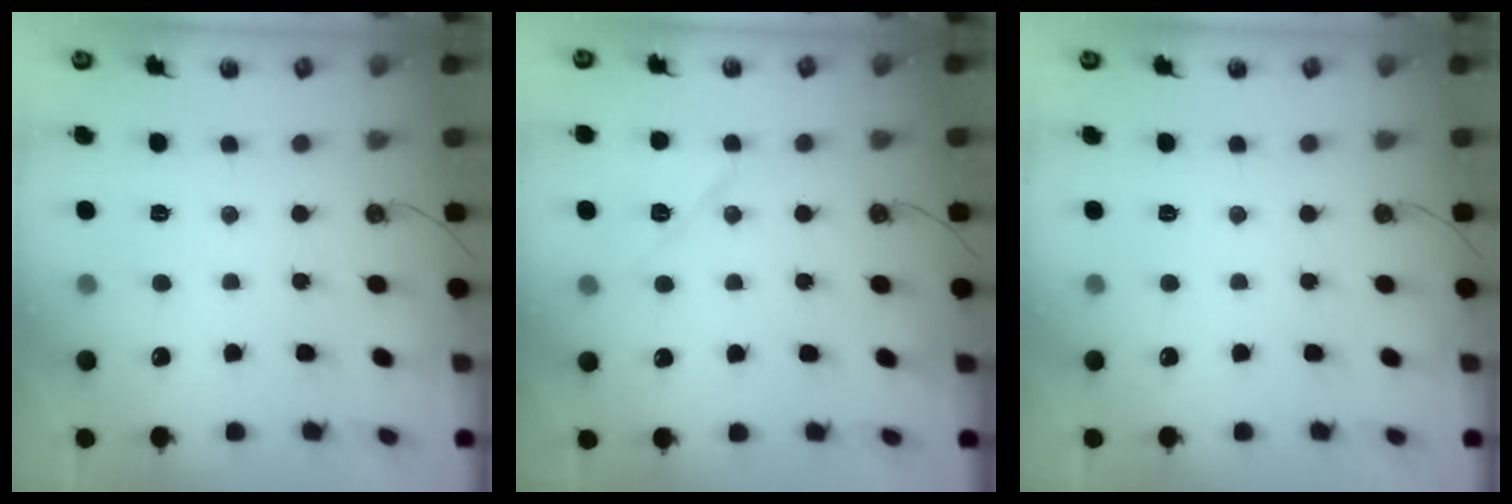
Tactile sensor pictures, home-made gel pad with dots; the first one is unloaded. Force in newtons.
{"total": 10.0, "press": 9.9, "slide": 1.2}
{"total": 0.0}